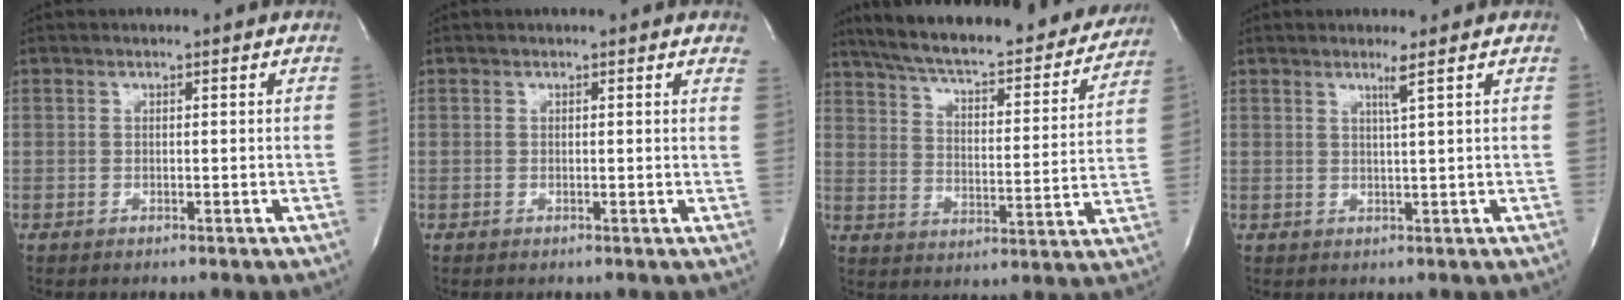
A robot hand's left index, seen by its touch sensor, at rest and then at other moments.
{"total": 2.8, "force": [2.6, 0.7, 0.7], "torque": [-0.005, -0.008, 0.005]}
{"total": 27.0, "force": [23.9, 5.4, 11.3], "torque": [-0.188, -0.026, 0.315]}
{"total": 2.0, "force": [1.1, -0.9, 1.4], "torque": [-0.037, -0.011, 0.025]}